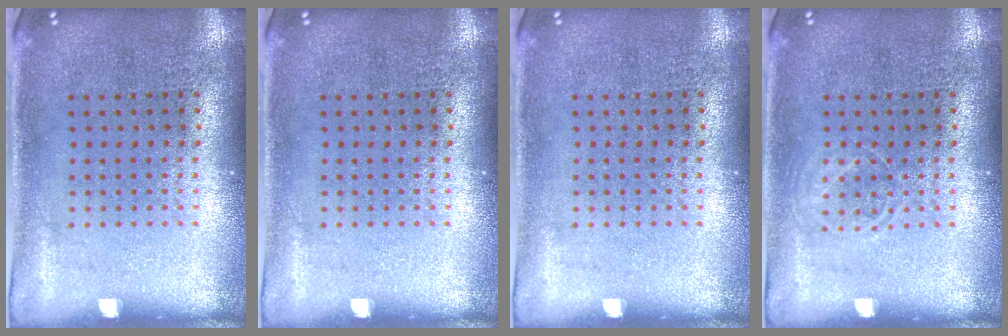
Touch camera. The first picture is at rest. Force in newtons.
{"total": 0.0}
{"total": 0.0}
{"total": 1.1, "press": 1.1, "slide": 0.2}